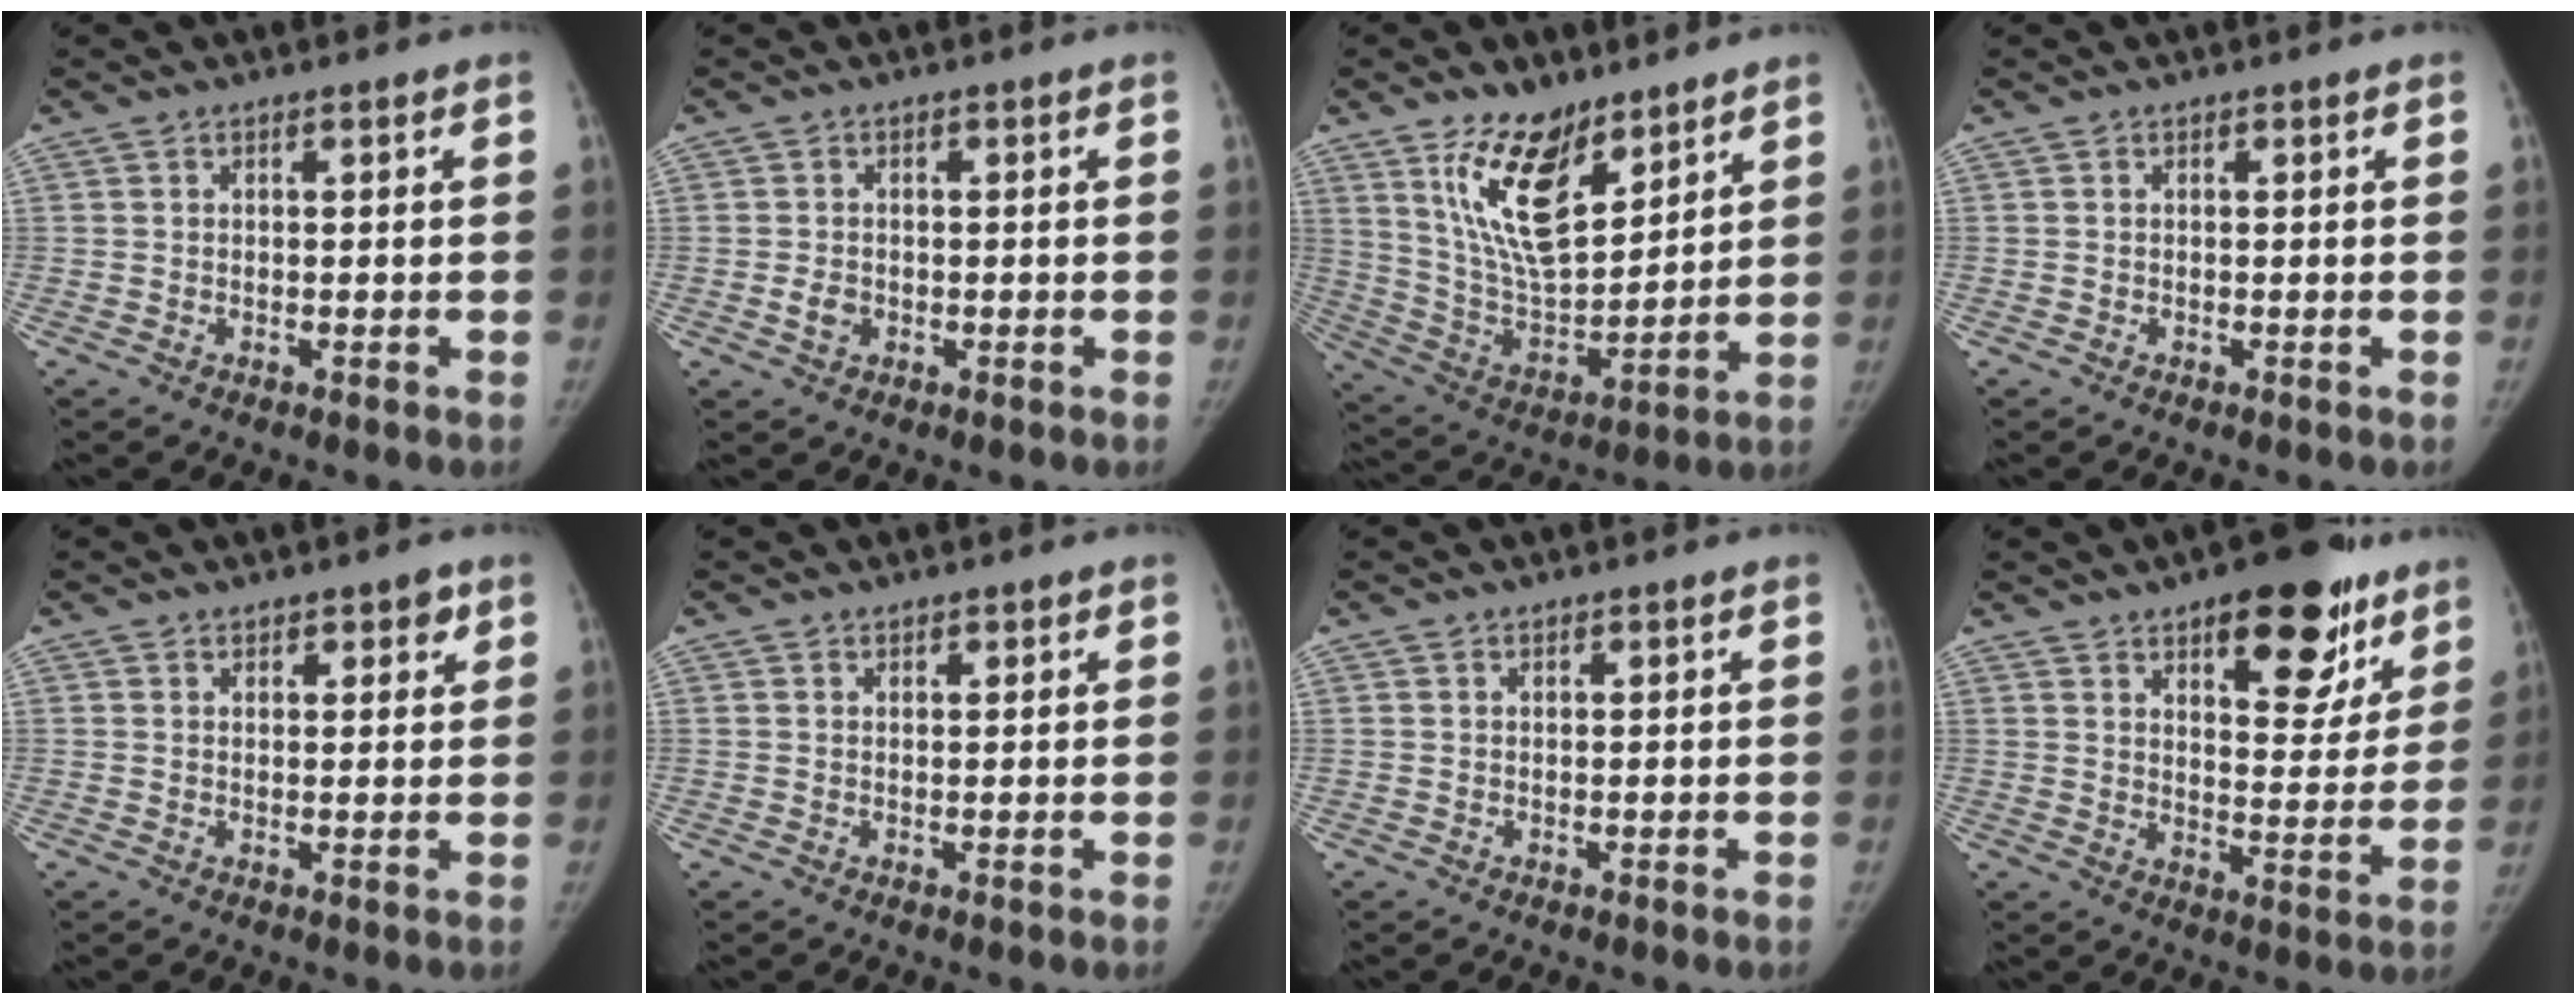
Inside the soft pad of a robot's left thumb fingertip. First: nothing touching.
{"total": 2.4, "force": [-0.6, 2.0, 1.3], "torque": [-0.016, 0.003, -0.010]}
{"total": 16.0, "force": [10.0, 7.4, 10.2], "torque": [-0.141, -0.069, 0.198]}
{"total": 0.0}
{"total": 2.8, "force": [1.8, 1.6, 1.5], "torque": [0.002, -0.008, 0.023]}
{"total": 1.0, "force": [0.7, 0.6, 0.3], "torque": [0.006, -0.004, 0.007]}
{"total": 0.0}
{"total": 18.2, "force": [10.7, 8.1, 12.2], "torque": [-0.103, -0.050, 0.148]}